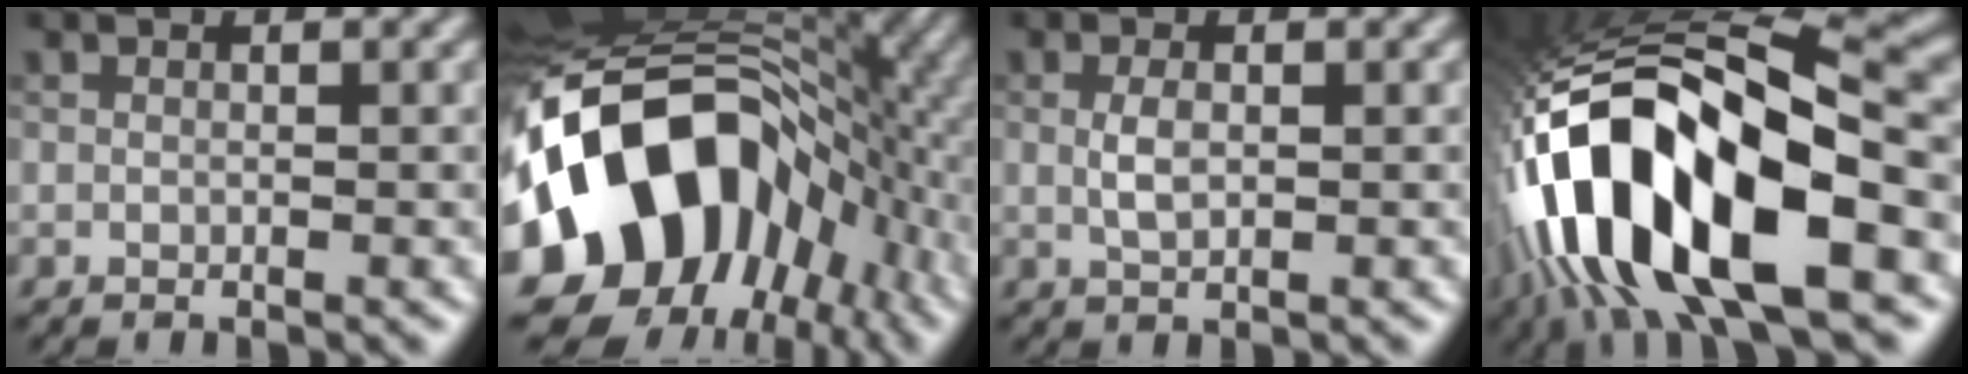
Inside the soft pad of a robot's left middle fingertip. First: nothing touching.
{"total": 18.6, "force": [-4.1, 13.5, 12.1], "torque": [-0.197, 0.001, -0.076]}
{"total": 1.7, "force": [0.2, 0.8, 1.5], "torque": [-0.037, -0.001, 0.004]}
{"total": 16.4, "force": [-5.4, 6.3, 14.1], "torque": [-0.258, 0.015, -0.091]}